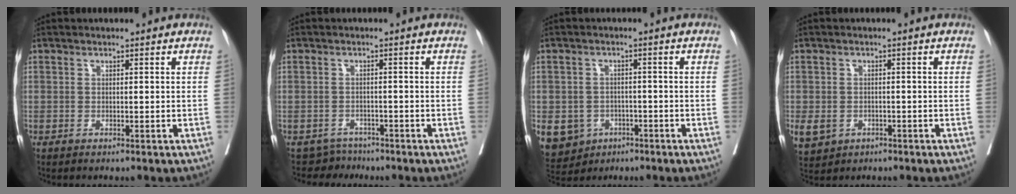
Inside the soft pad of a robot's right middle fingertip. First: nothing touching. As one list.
[{"total": 2.3, "force": [-1.7, 0.7, -1.3], "torque": [0.026, 0.002, -0.030]}, {"total": 10.0, "force": [-4.5, 8.4, 3.2], "torque": [-0.081, 0.005, -0.060]}, {"total": 6.6, "force": [-2.8, 5.3, 2.6], "torque": [-0.066, -0.003, -0.036]}]